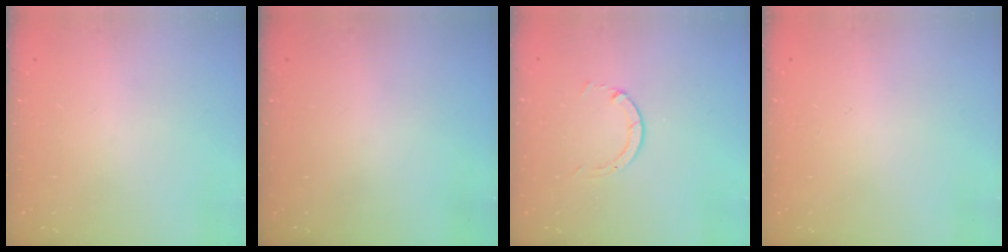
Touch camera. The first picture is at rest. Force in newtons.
{"total": 0.0}
{"total": 1.3, "press": 1.2, "slide": 0.3}
{"total": 2.6, "press": 2.6, "slide": 0.2}